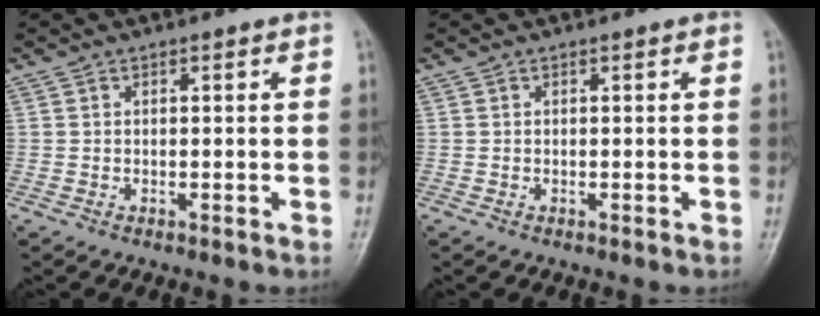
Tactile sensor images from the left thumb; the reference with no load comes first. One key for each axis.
{"total": 0.0}